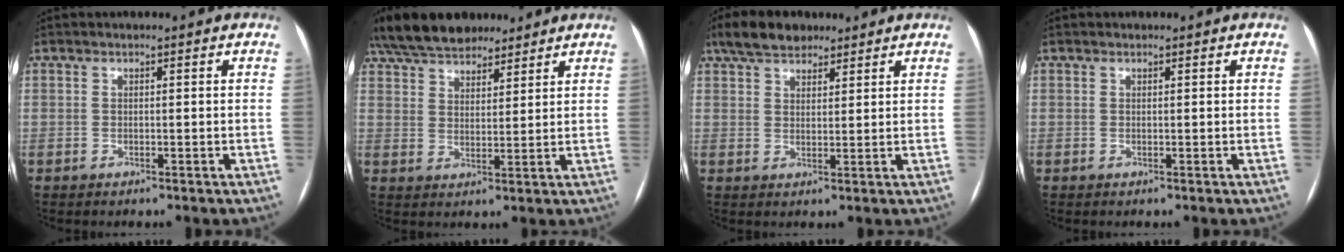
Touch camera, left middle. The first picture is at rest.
{"total": 14.5, "force": [12.0, 5.4, 6.1], "torque": [-0.118, 0.040, 0.202]}
{"total": 6.8, "force": [5.1, 3.3, 3.0], "torque": [-0.056, 0.022, 0.093]}
{"total": 0.0}